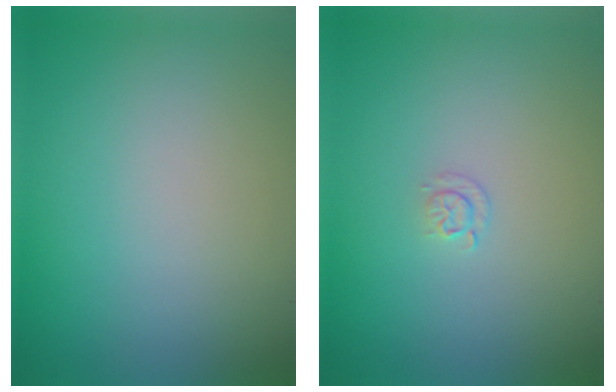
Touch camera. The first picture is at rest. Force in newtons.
{"total": 0.9, "press": 0.6, "slide": 0.6}